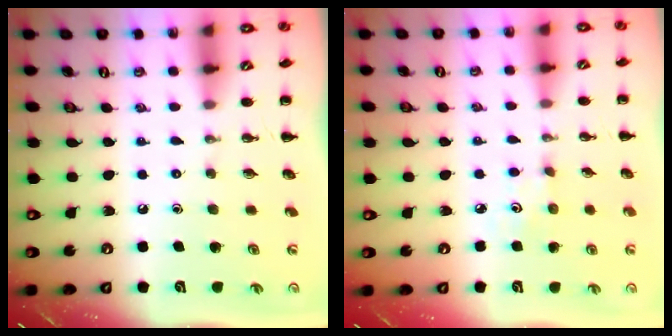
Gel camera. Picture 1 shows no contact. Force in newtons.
{"total": 3.1, "press": 2.9, "slide": 0.9}